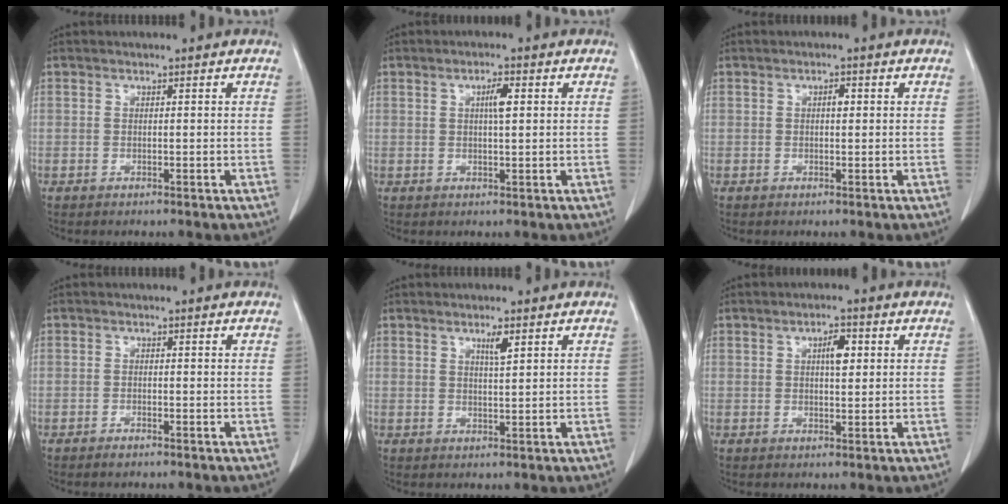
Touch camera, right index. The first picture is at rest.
{"total": 2.7, "force": [0.7, 0.4, 2.5], "torque": [-0.046, 0.003, 0.013]}
{"total": 1.2, "force": [0.2, 0.5, 1.0], "torque": [-0.015, 0.003, 0.003]}
{"total": 0.9, "force": [-0.7, 0.2, 0.4], "torque": [-0.010, 0.000, -0.007]}
{"total": 2.3, "force": [1.2, 0.2, 1.9], "torque": [-0.035, -0.003, 0.023]}
{"total": 3.2, "force": [0.9, 1.1, 2.9], "torque": [-0.048, 0.005, 0.015]}